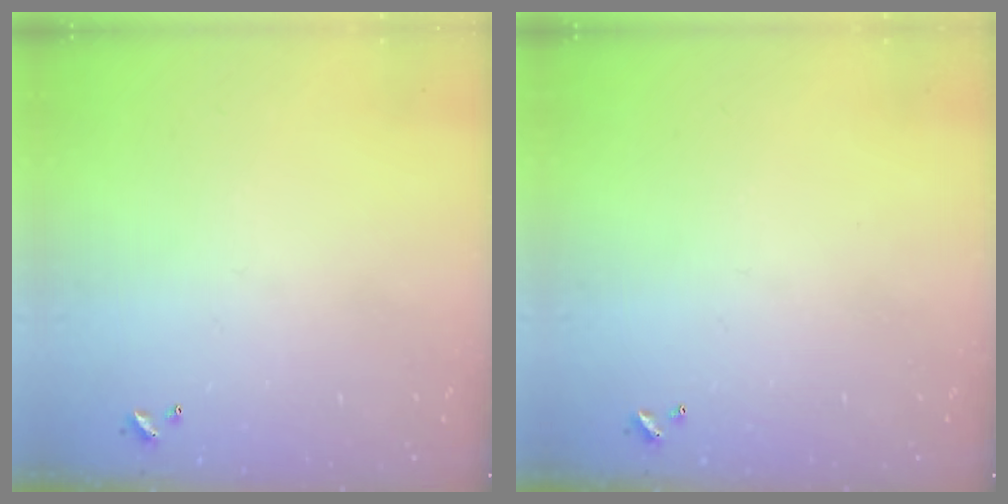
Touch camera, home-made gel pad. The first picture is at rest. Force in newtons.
{"total": 0.0}